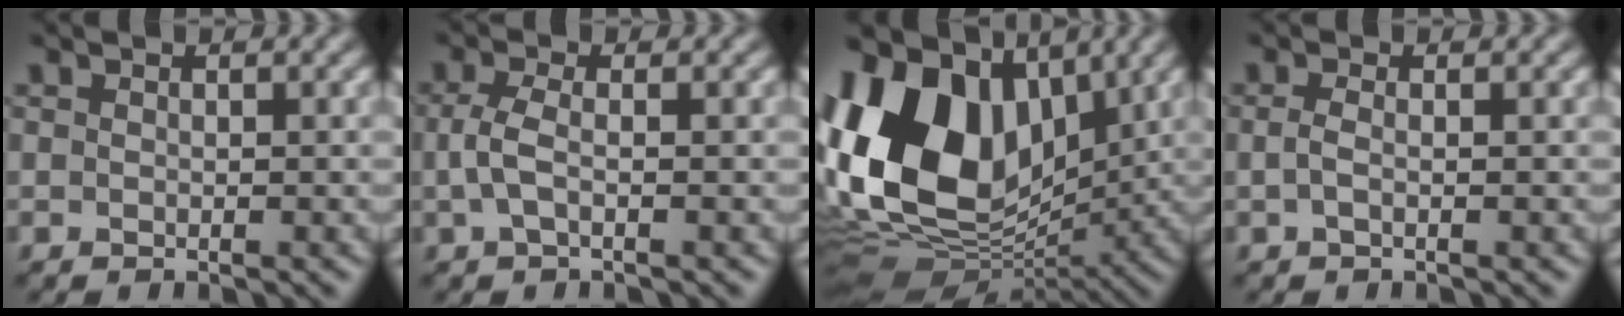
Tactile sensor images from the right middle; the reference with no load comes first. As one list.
[{"total": 2.0, "force": [-0.2, 0.7, 1.9], "torque": [-0.046, 0.000, -0.005]}, {"total": 15.1, "force": [3.1, 10.1, 10.8], "torque": [-0.223, 0.022, 0.045]}, {"total": 0.9, "force": [-0.2, 0.3, 0.9], "torque": [-0.023, -0.001, -0.004]}]